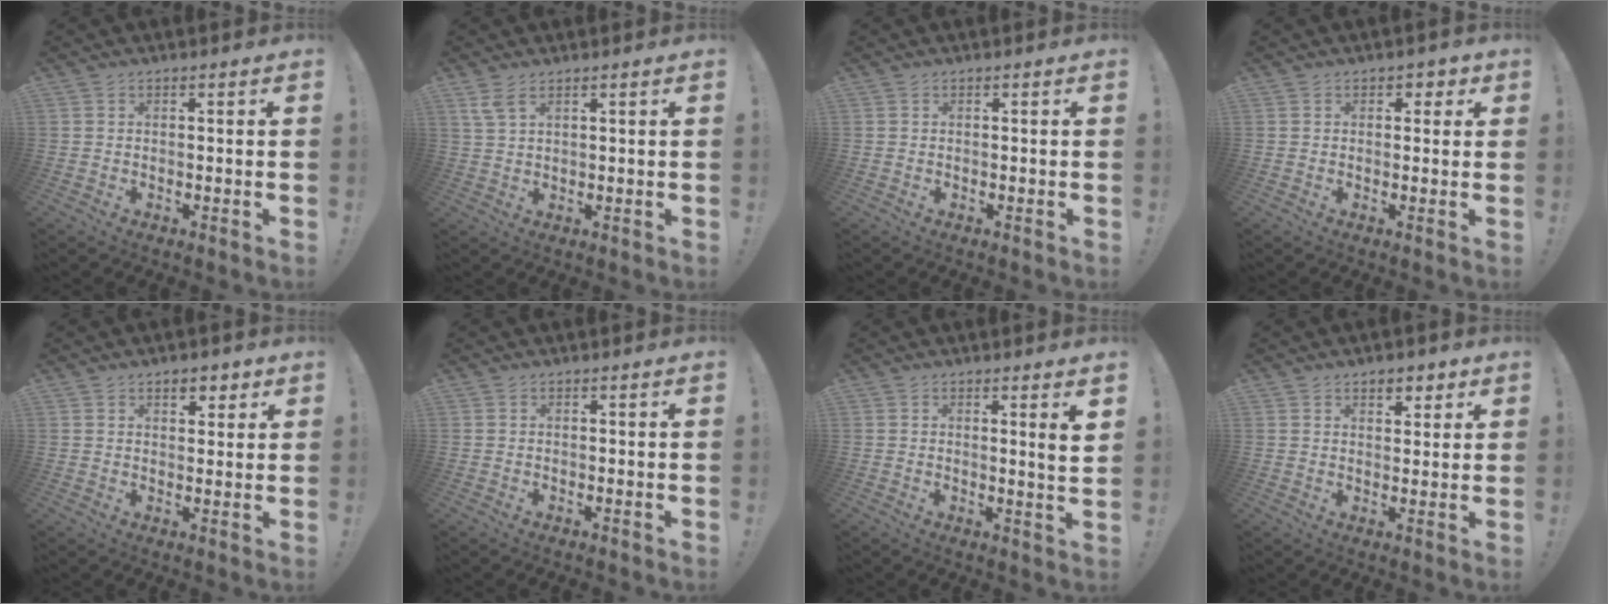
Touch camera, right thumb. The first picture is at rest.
{"total": 4.4, "force": [2.7, 1.6, 3.0], "torque": [-0.070, -0.002, 0.054]}
{"total": 0.0}
{"total": 2.2, "force": [0.7, 1.9, 0.9], "torque": [0.009, -0.005, 0.006]}
{"total": 4.3, "force": [2.7, 2.7, 2.0], "torque": [-0.020, -0.009, 0.046]}
{"total": 0.0}
{"total": 5.0, "force": [1.9, -0.5, 4.6], "torque": [-0.055, -0.021, 0.024]}
{"total": 4.1, "force": [2.7, 2.7, 1.4], "torque": [-0.001, -0.016, 0.045]}